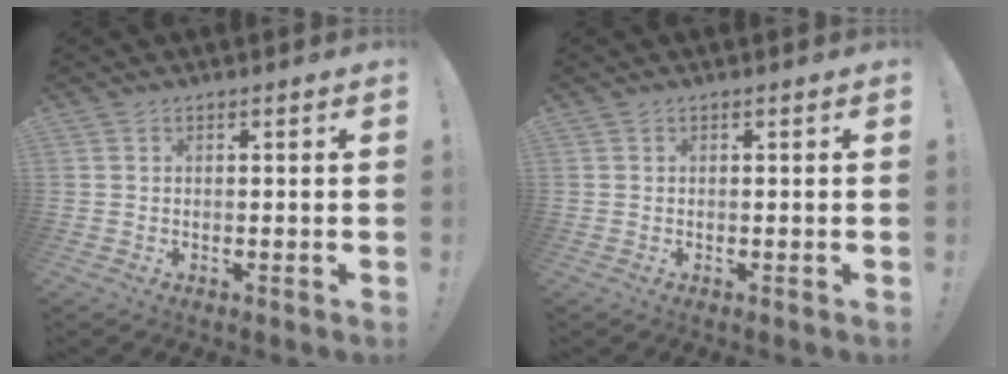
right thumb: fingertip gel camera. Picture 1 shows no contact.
{"total": 0.0}